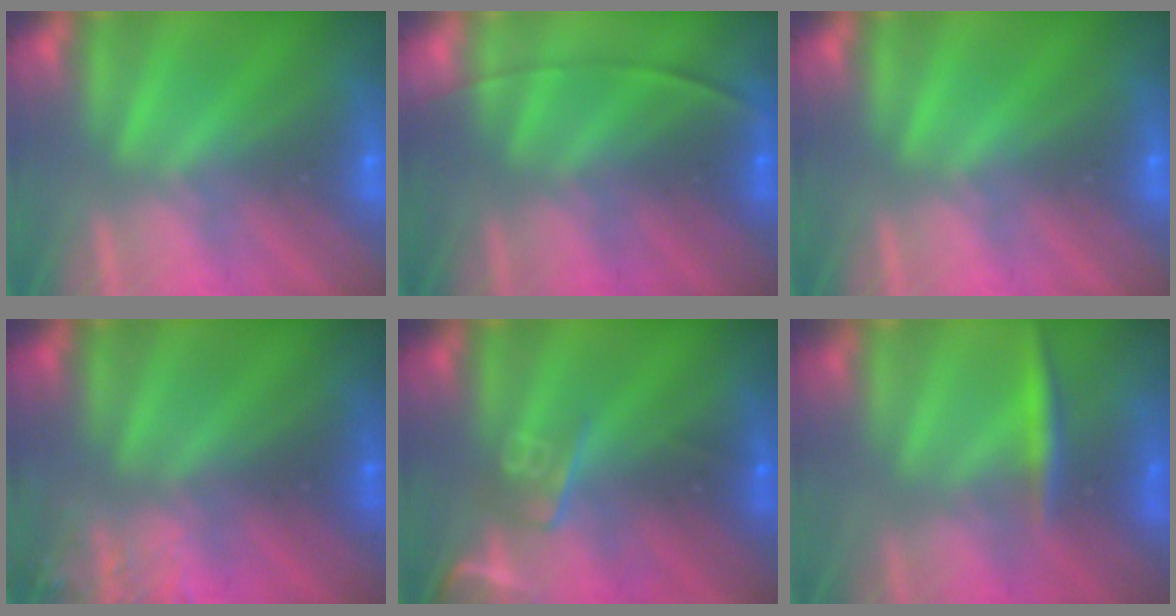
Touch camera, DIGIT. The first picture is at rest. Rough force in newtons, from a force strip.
{"total": 1.7}
{"total": 0.0}
{"total": 3.4}
{"total": 2.6}
{"total": 2.7}